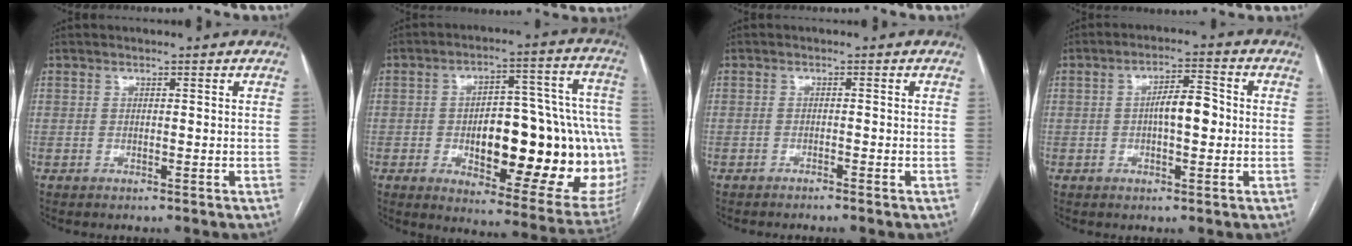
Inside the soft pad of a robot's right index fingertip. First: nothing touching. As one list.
[{"total": 27.2, "force": [-3.9, 9.3, 25.3], "torque": [-0.255, 0.033, -0.023]}, {"total": 1.8, "force": [-1.5, -0.4, 0.9], "torque": [-0.013, 0.004, -0.022]}, {"total": 5.7, "force": [-0.2, 1.9, 5.4], "torque": [-0.093, 0.015, -0.005]}]